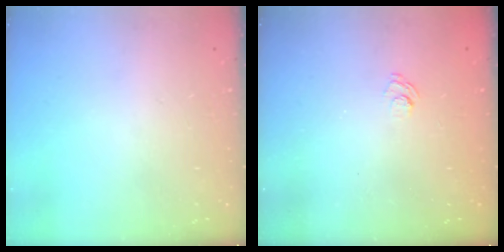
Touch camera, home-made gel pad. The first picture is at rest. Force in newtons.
{"total": 2.3, "press": 1.8, "slide": 1.3}